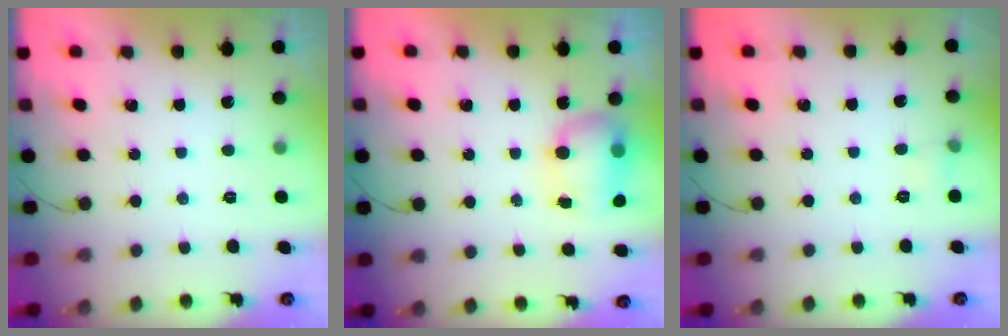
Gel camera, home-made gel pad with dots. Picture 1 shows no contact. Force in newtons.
{"total": 11.7, "press": 9.1, "slide": 7.4}
{"total": 4.4, "press": 3.7, "slide": 2.3}